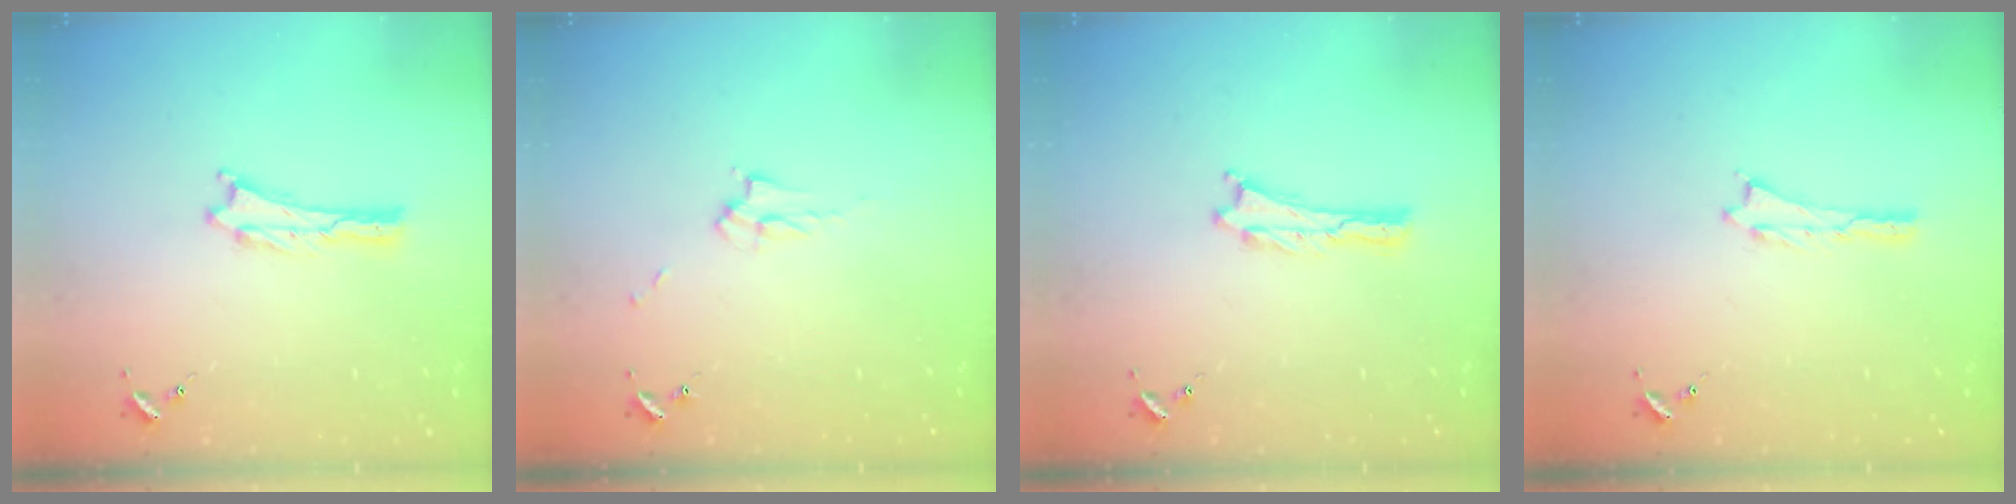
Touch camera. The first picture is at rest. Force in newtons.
{"total": 3.2, "press": 3.1, "slide": 0.5}
{"total": 0.0}
{"total": 0.0}